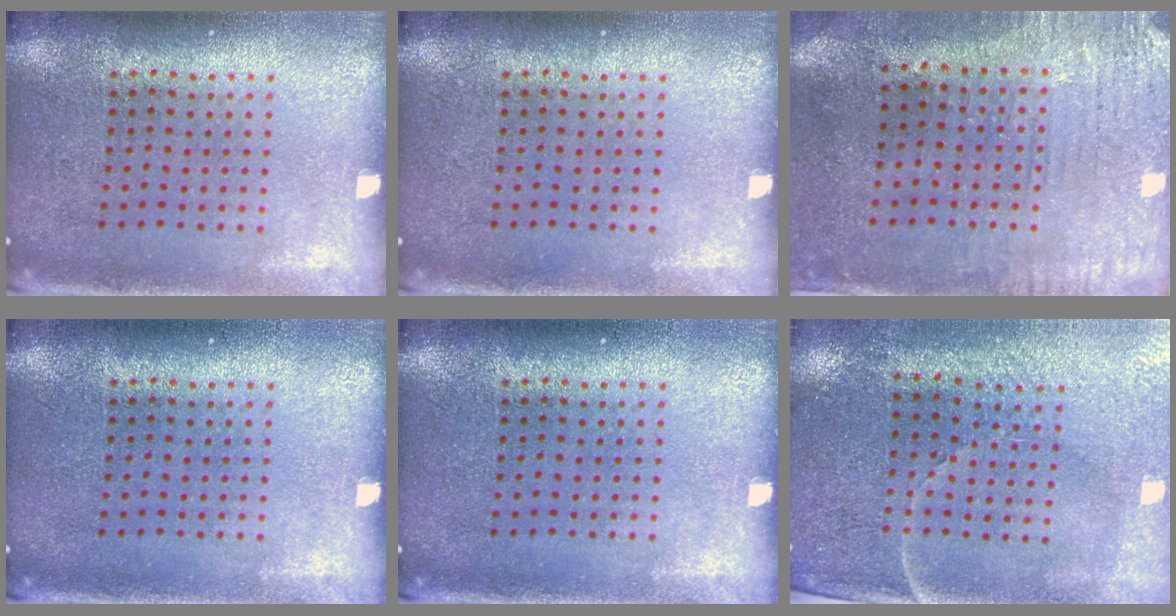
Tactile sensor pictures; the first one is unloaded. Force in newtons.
{"total": 0.0}
{"total": 3.1, "press": 2.4, "slide": 1.8}
{"total": 0.0}
{"total": 0.0}
{"total": 3.4, "press": 3.2, "slide": 1.0}